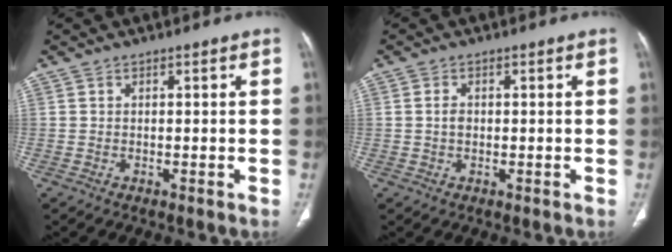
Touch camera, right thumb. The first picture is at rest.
{"total": 1.8, "force": [0.1, 1.3, 1.3], "torque": [-0.024, 0.003, 0.001]}